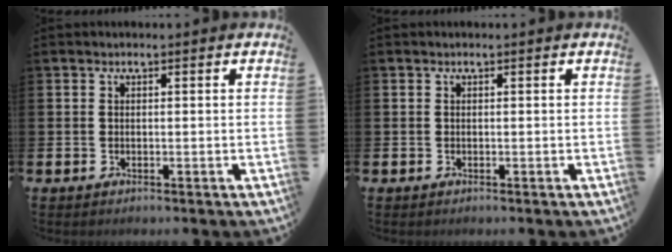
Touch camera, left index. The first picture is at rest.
{"total": 0.0}